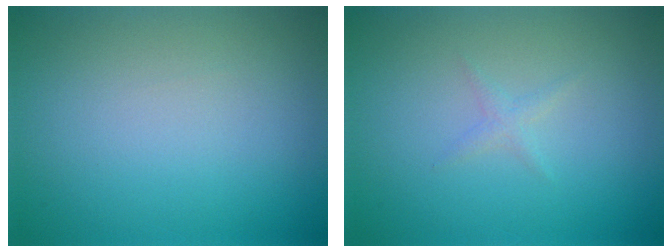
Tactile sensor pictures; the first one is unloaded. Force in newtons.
{"total": 0.7, "press": 0.7, "slide": 0.0}